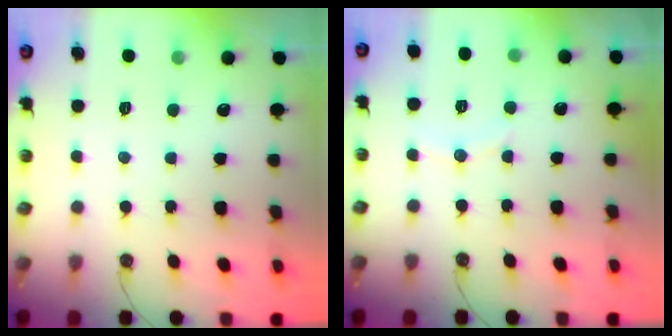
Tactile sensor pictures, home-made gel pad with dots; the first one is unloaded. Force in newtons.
{"total": 5.2, "press": 5.1, "slide": 0.7}